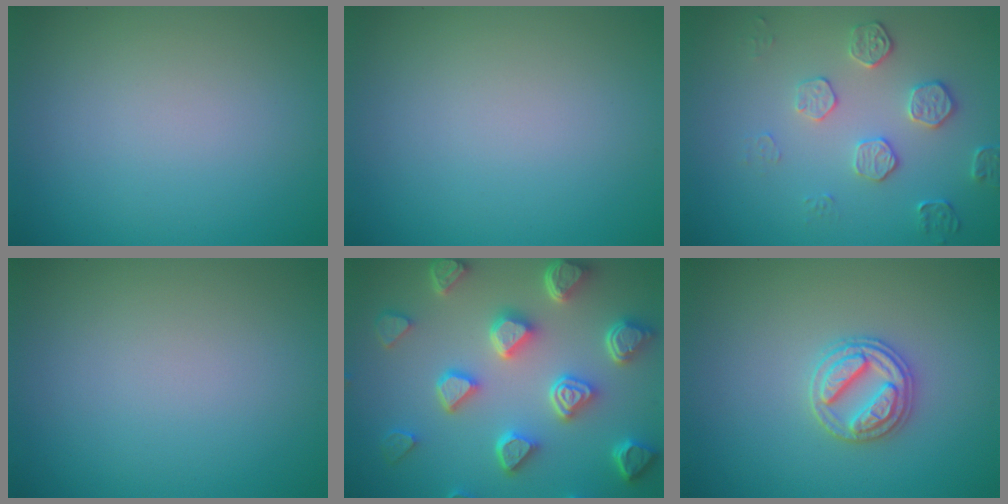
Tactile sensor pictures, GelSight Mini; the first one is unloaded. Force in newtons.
{"total": 0.0}
{"total": 2.2, "press": 1.8, "slide": 1.2}
{"total": 0.0}
{"total": 7.6, "press": 6.0, "slide": 4.7}
{"total": 2.9, "press": 2.8, "slide": 0.4}